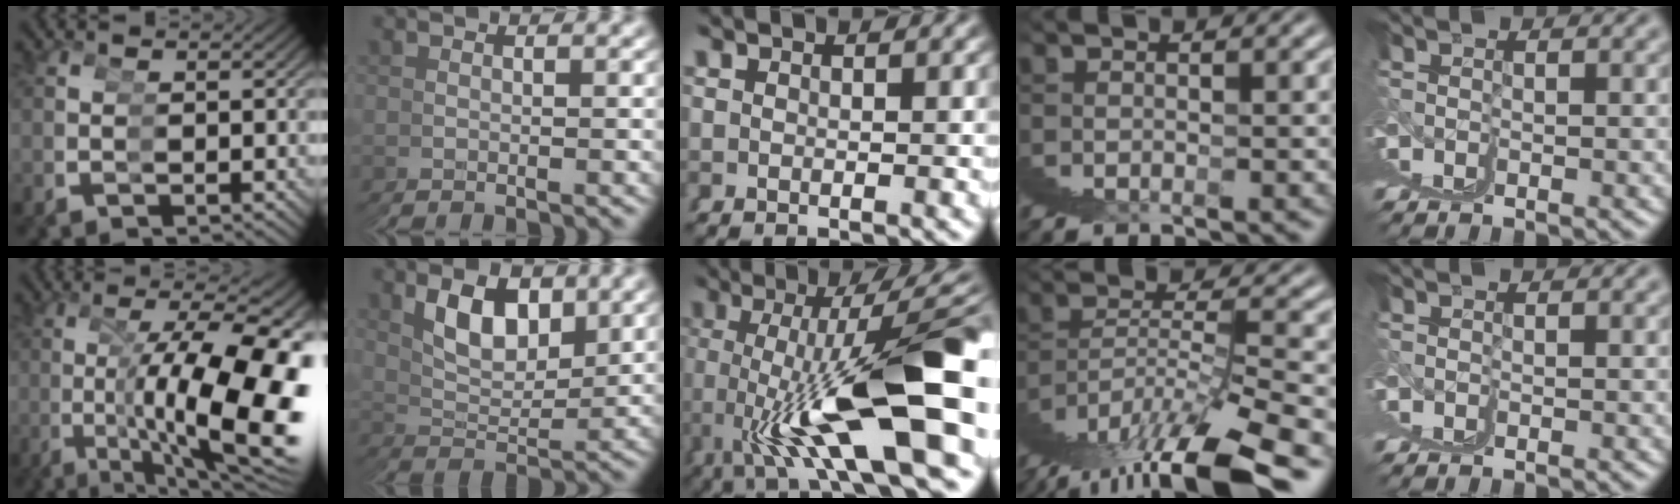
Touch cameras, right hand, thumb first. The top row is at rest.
{"thumb": {"total": 17.7, "force": [-2.1, 8.6, 15.4], "torque": [-0.265, -0.053, 0.005]}, "index": {"total": 4.6, "force": [2.4, 2.5, 2.9], "torque": [-0.044, -0.009, 0.046]}, "middle": {"total": 14.9, "force": [-1.2, 4.3, 14.2], "torque": [-0.235, -0.006, -0.008]}, "ring": {"total": 8.4, "force": [1.5, 3.9, 7.4], "torque": [-0.121, 0.023, 0.016]}, "little": {"total": 1.3, "force": [0.7, -0.8, -0.8], "torque": [0.016, 0.007, 0.008]}}